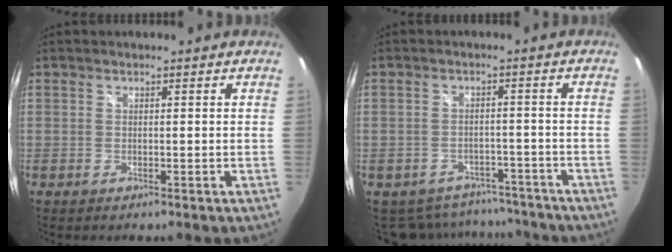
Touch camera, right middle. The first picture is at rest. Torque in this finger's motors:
{"motor_torque": [1.00, -1.14, -0.05, 0.01]}